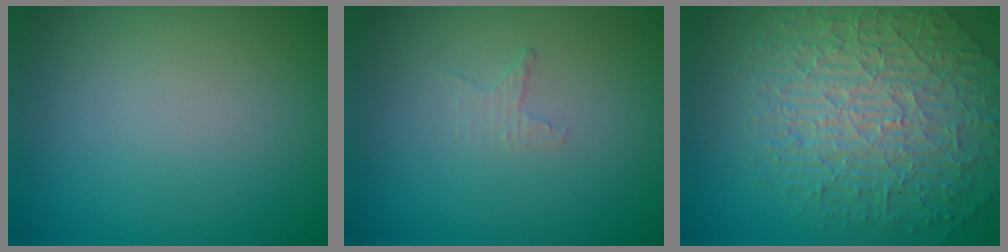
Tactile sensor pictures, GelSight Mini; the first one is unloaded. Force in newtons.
{"total": 0.9, "press": 0.8, "slide": 0.3}
{"total": 7.2, "press": 5.8, "slide": 4.2}